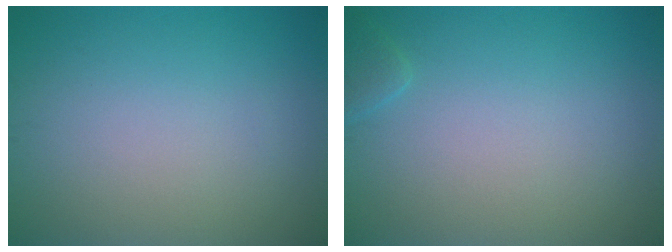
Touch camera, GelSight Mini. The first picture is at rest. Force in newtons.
{"total": 0.9, "press": 0.9, "slide": 0.1}